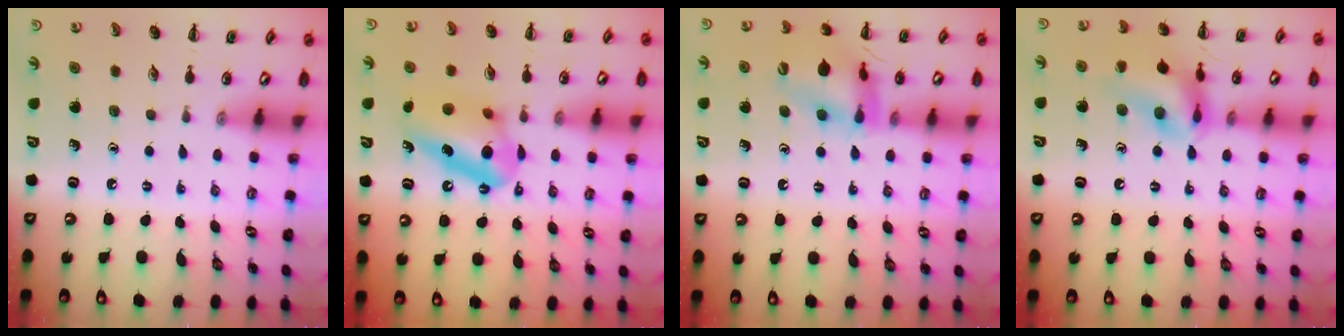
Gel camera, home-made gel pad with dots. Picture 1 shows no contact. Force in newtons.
{"total": 11.5, "press": 11.4, "slide": 1.6}
{"total": 16.3, "press": 16.1, "slide": 2.8}
{"total": 13.1, "press": 13.0, "slide": 1.8}